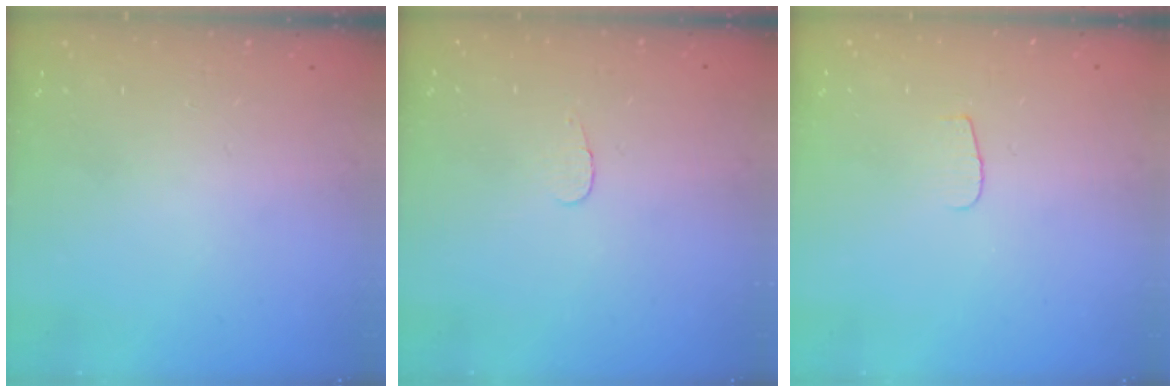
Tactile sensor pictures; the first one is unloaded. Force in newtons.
{"total": 2.8, "press": 2.8, "slide": 0.3}
{"total": 3.4, "press": 3.4, "slide": 0.4}